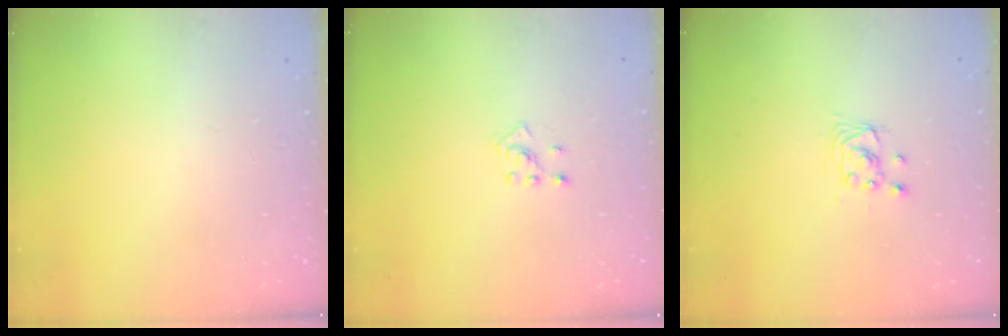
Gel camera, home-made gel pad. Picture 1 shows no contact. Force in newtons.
{"total": 2.5, "press": 2.4, "slide": 0.7}
{"total": 2.9, "press": 2.9, "slide": 0.2}